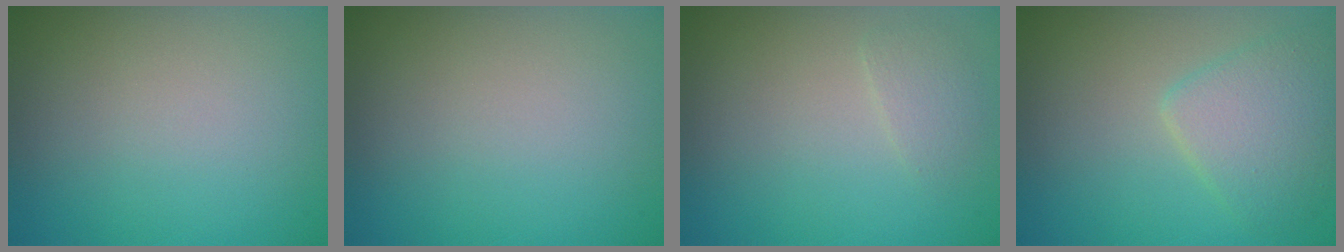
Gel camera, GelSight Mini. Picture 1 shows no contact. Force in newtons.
{"total": 0.0}
{"total": 1.2, "press": 1.2, "slide": 0.1}
{"total": 3.7, "press": 3.7, "slide": 0.2}